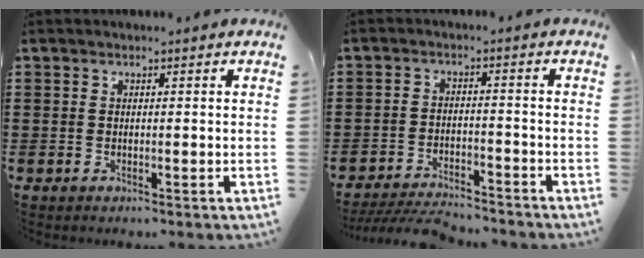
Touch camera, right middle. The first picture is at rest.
{"total": 5.1, "force": [-4.9, 0.5, 1.1], "torque": [-0.024, 0.001, -0.099]}